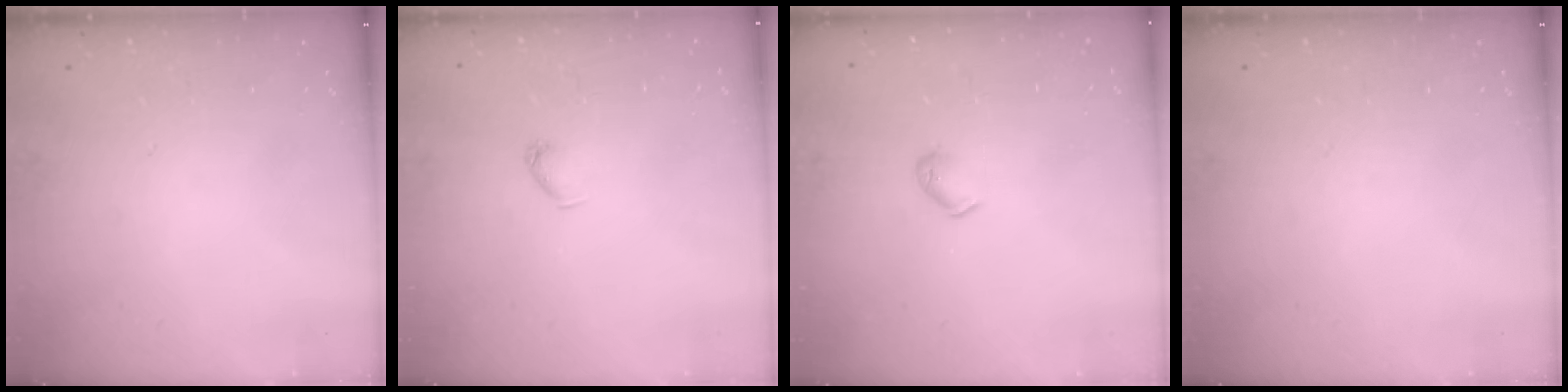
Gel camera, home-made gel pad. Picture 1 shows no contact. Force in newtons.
{"total": 3.0, "press": 3.0, "slide": 0.3}
{"total": 4.9, "press": 4.8, "slide": 0.9}
{"total": 0.0}